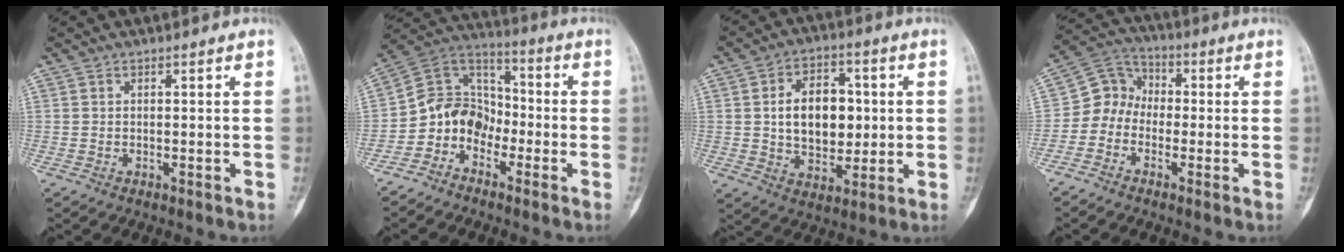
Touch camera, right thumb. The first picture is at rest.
{"total": 9.8, "force": [-4.6, 7.8, 3.8], "torque": [-0.046, 0.080, -0.102]}
{"total": 13.2, "force": [1.1, 8.8, 9.8], "torque": [-0.116, 0.006, 0.022]}
{"total": 6.9, "force": [-1.9, 6.1, 2.7], "torque": [-0.020, 0.042, -0.055]}